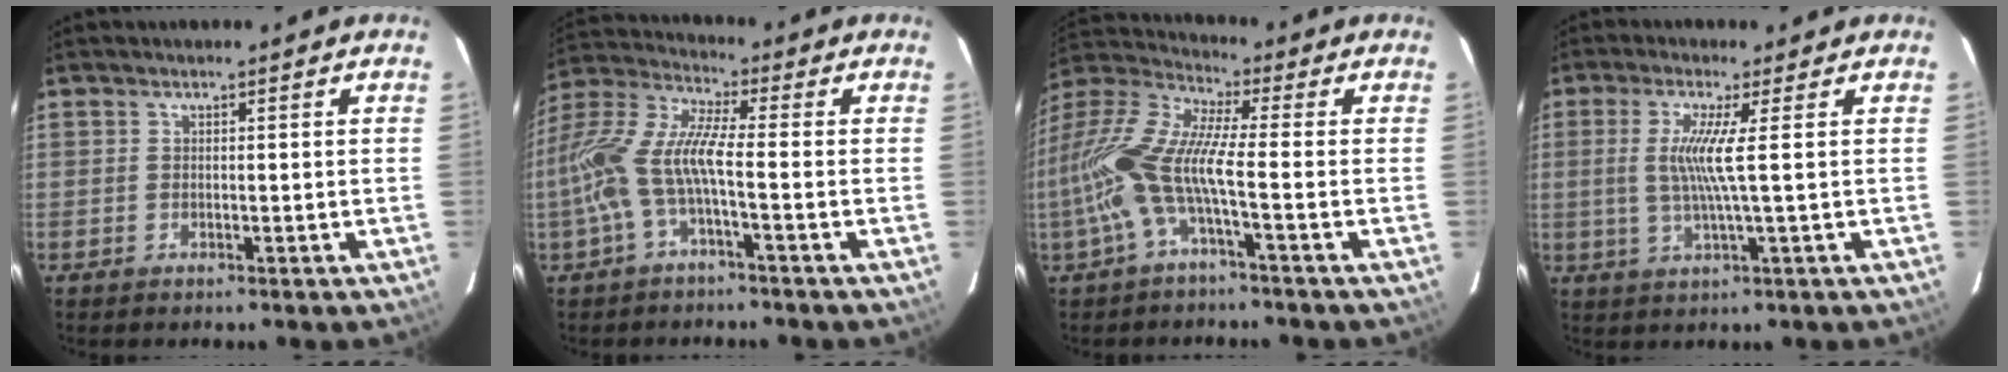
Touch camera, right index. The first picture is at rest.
{"total": 11.7, "force": [-3.1, 2.1, 11.1], "torque": [-0.233, 0.004, -0.064]}
{"total": 12.9, "force": [-2.8, 1.9, 12.4], "torque": [-0.250, 0.002, -0.062]}
{"total": 6.1, "force": [0.6, -1.1, 6.0], "torque": [-0.120, -0.005, 0.014]}